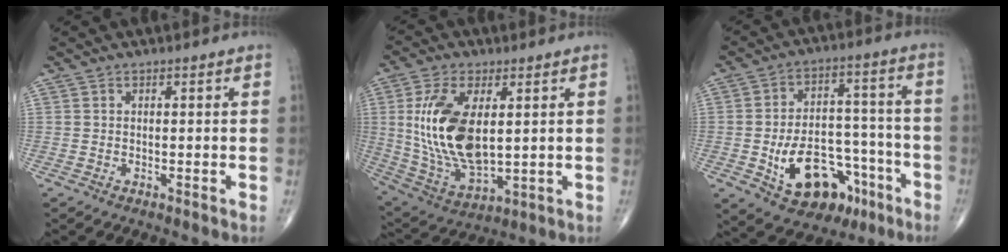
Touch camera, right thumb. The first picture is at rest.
{"total": 17.4, "force": [2.7, 8.7, 14.8], "torque": [-0.291, -0.018, 0.064]}
{"total": 17.6, "force": [-7.5, 10.9, 11.6], "torque": [-0.148, 0.053, -0.101]}